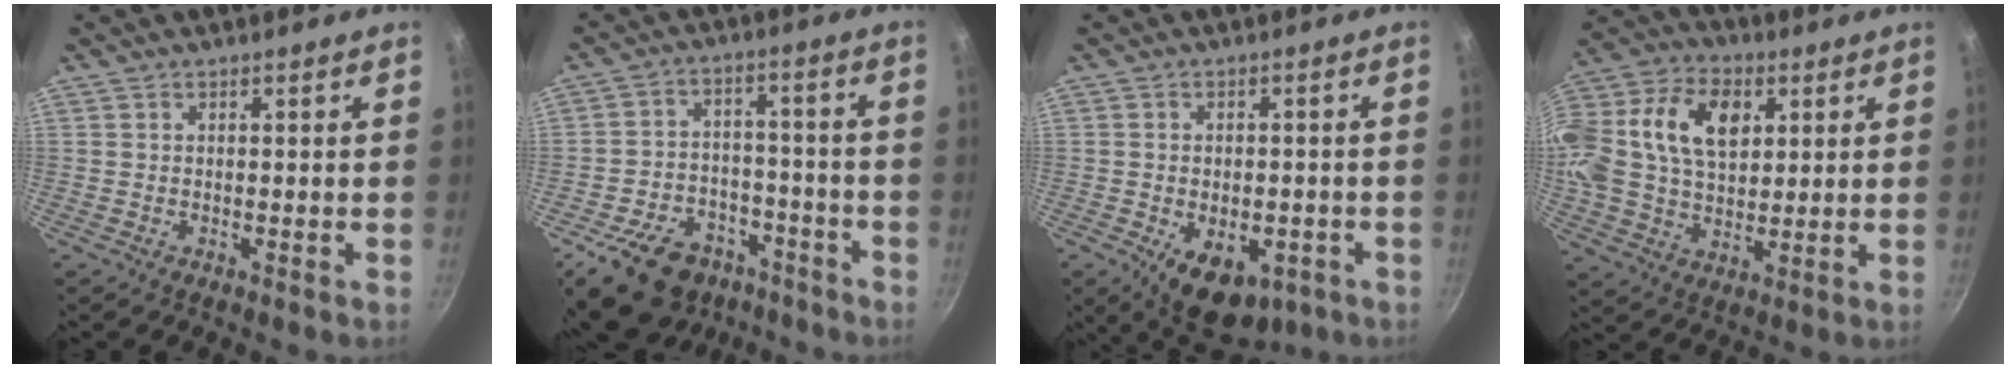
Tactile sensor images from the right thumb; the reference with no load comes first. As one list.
[{"total": 17.9, "force": [-12.0, 11.1, 7.3], "torque": [-0.103, 0.071, -0.178]}, {"total": 11.5, "force": [-4.4, 7.0, 8.0], "torque": [-0.080, 0.003, -0.045]}, {"total": 23.2, "force": [6.0, 15.9, 15.7], "torque": [-0.322, 0.026, 0.096]}]